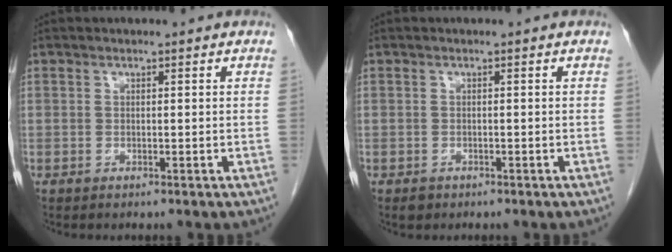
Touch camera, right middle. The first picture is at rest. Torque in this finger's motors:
{"motor_torque": [0.07, -0.03, -0.01, 0.00]}